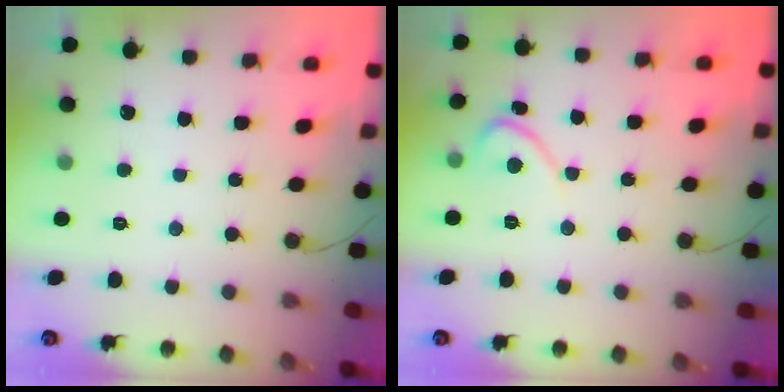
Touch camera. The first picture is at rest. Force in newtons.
{"total": 2.7, "press": 2.7, "slide": 0.2}